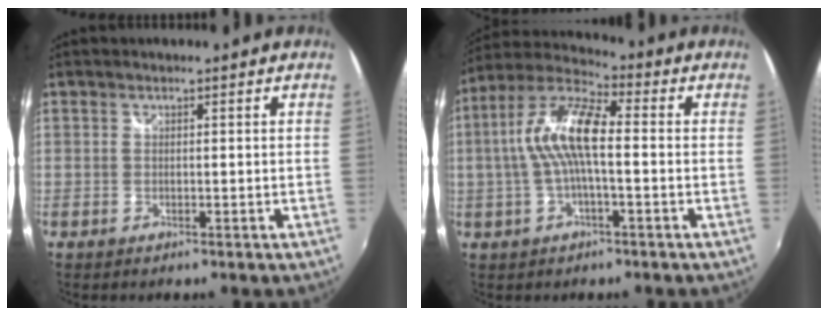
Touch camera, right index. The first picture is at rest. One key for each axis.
{"total": 11.9, "fx": 0.0, "fy": 3.6, "fz": 11.4, "tx": -0.226, "ty": 0.017, "tz": -0.004}